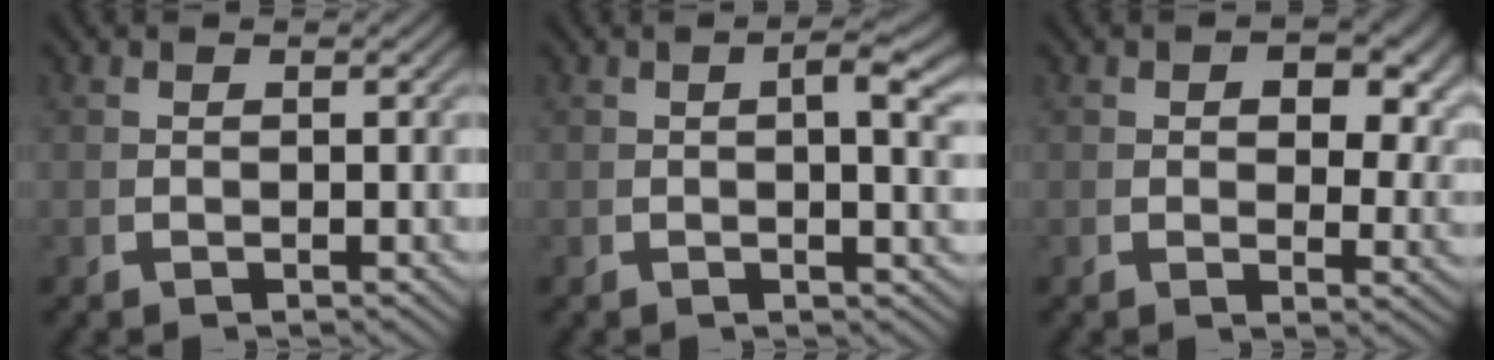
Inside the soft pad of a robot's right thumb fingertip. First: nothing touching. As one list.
[{"total": 3.1, "force": [0.7, 0.8, 2.9], "torque": [-0.031, 0.005, 0.009]}, {"total": 4.7, "force": [1.4, 2.9, 3.4], "torque": [-0.042, -0.014, 0.021]}]